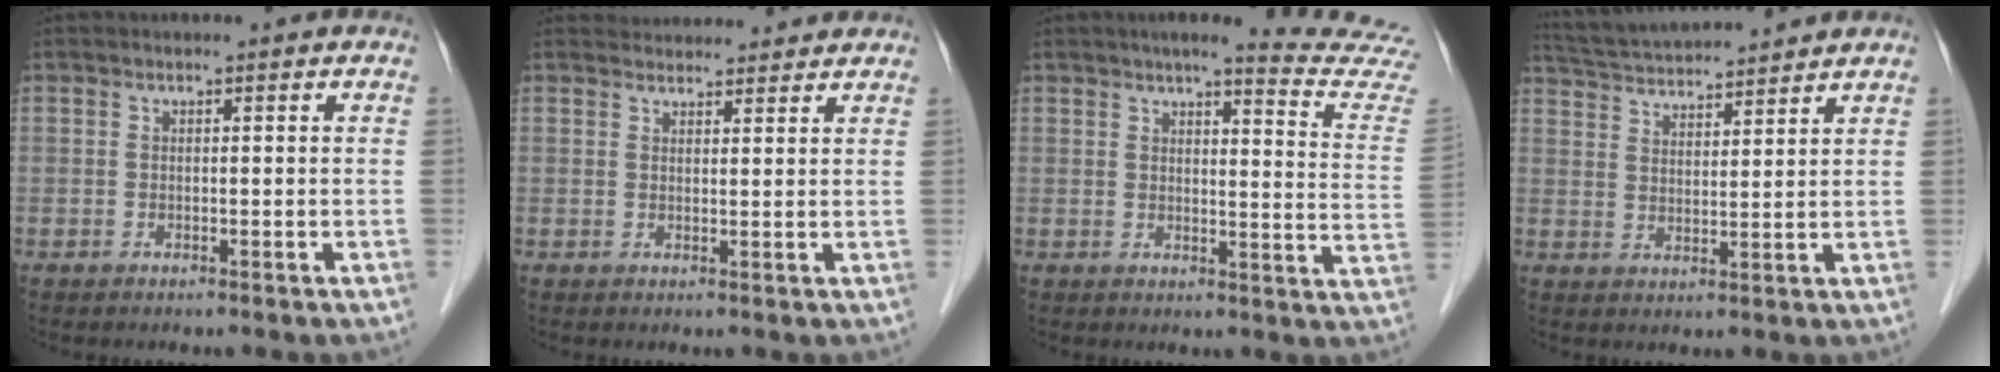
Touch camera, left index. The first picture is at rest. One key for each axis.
{"total": 5.7, "fx": 5.5, "fy": 1.1, "fz": 0.6, "tx": -0.004, "ty": 0.021, "tz": 0.064}
{"total": 13.7, "fx": 13.1, "fy": -1.1, "fz": 4.1, "tx": -0.041, "ty": -0.095, "tz": 0.127}
{"total": 11.2, "fx": 10.5, "fy": 0.3, "fz": 3.8, "tx": -0.081, "ty": 0.023, "tz": 0.173}